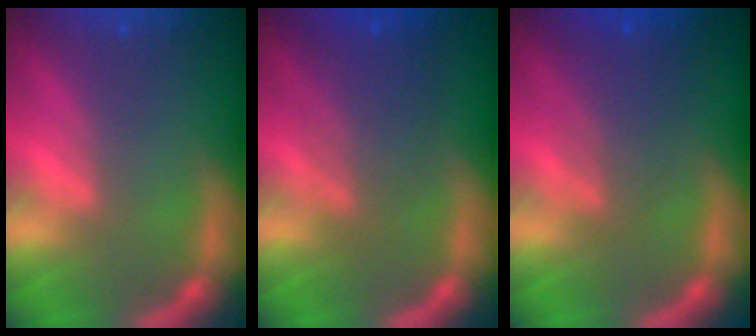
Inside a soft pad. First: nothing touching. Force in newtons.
{"total": 5.0}
{"total": 4.0}